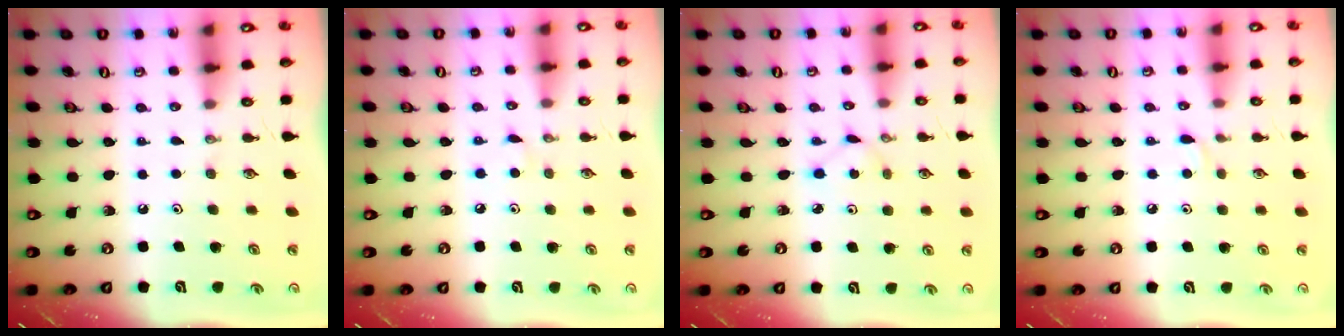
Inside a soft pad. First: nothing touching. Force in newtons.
{"total": 2.7, "press": 2.7, "slide": 0.4}
{"total": 1.6, "press": 1.6, "slide": 0.2}
{"total": 3.7, "press": 3.6, "slide": 0.5}